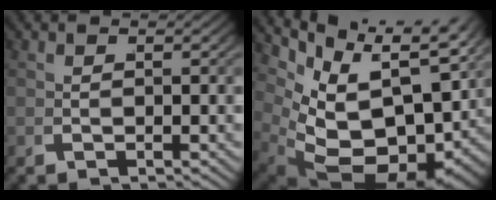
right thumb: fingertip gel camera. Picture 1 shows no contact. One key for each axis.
{"total": 18.9, "fx": -1.7, "fy": 12.5, "fz": 14.0, "tx": -0.232, "ty": -0.050, "tz": 0.001}